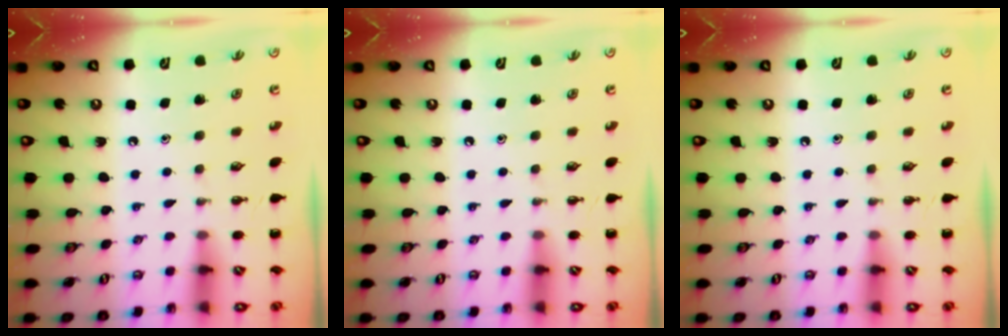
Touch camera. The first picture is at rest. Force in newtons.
{"total": 0.0}
{"total": 0.0}